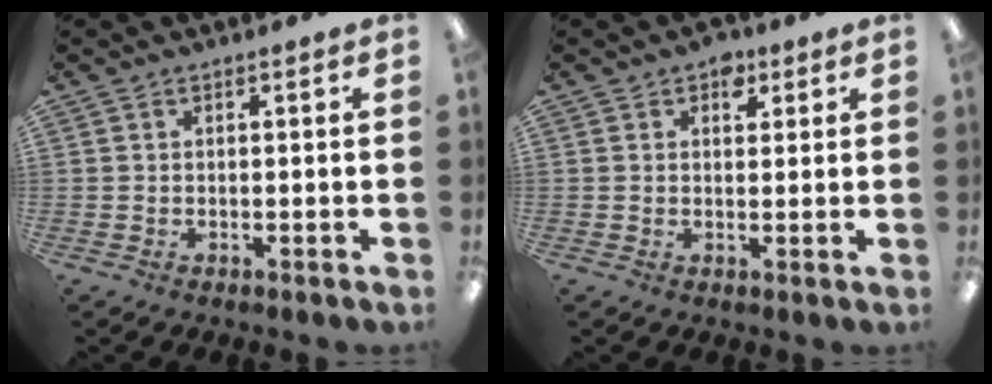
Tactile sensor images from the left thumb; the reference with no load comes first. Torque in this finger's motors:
{"motor_torque": [0.35, 0.21, 0.72, -0.24, 0.00]}